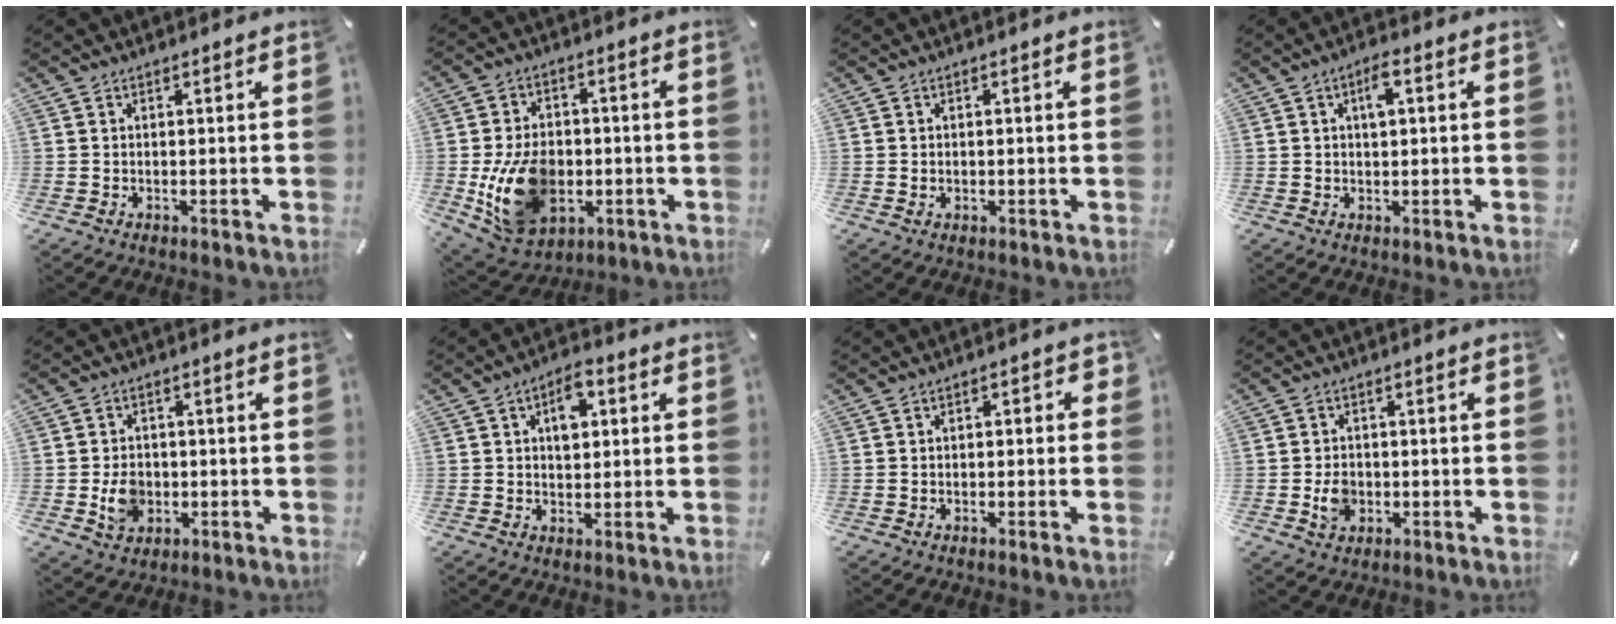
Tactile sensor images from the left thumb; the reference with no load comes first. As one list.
[{"total": 15.7, "force": [-2.9, 11.6, 10.2], "torque": [-0.209, 0.001, -0.050]}, {"total": 0.9, "force": [0.0, 0.8, 0.5], "torque": [-0.010, 0.004, -0.002]}, {"total": 4.0, "force": [1.0, 1.8, 3.5], "torque": [-0.056, 0.001, 0.012]}, {"total": 6.8, "force": [-1.3, 5.8, 3.4], "torque": [-0.064, 0.001, -0.023]}, {"total": 6.5, "force": [1.6, 4.1, 4.8], "torque": [-0.059, -0.004, 0.020]}, {"total": 2.1, "force": [-1.1, 1.3, 1.1], "torque": [-0.020, 0.010, -0.024]}, {"total": 5.1, "force": [-1.1, 4.2, 2.6], "torque": [-0.050, 0.000, -0.022]}]